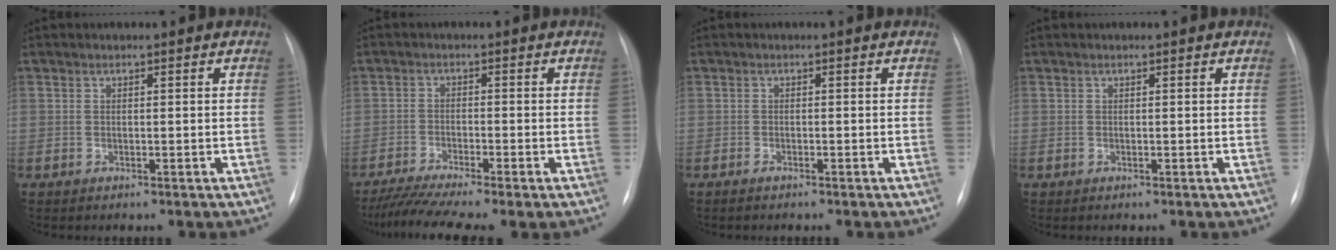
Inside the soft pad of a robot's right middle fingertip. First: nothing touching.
{"total": 8.1, "force": [-6.5, -0.1, 4.9], "torque": [-0.087, -0.015, -0.108]}
{"total": 0.9, "force": [-0.8, 0.1, 0.5], "torque": [-0.015, -0.002, -0.013]}
{"total": 0.0}